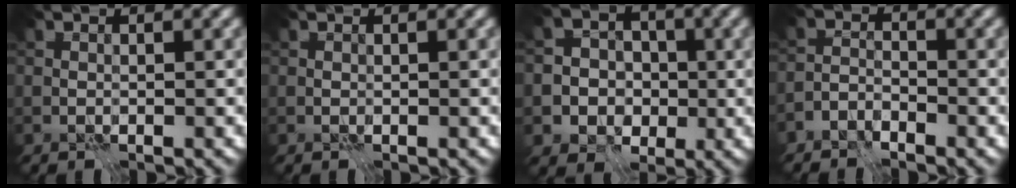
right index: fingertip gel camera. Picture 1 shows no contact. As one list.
[{"total": 0.0}, {"total": 5.9, "force": [-1.4, 5.5, 1.7], "torque": [-0.016, 0.015, -0.049]}, {"total": 2.2, "force": [-2.1, 0.4, 0.3], "torque": [-0.003, 0.007, -0.051]}]